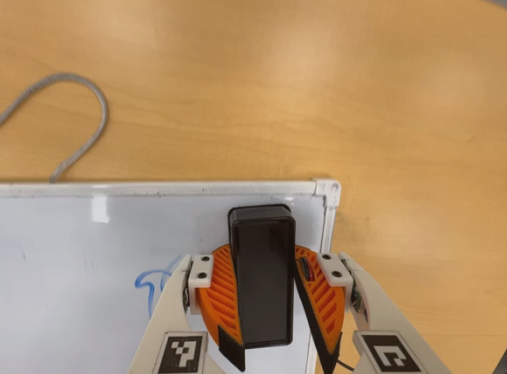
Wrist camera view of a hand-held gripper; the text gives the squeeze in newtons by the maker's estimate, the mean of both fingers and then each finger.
{"total": 10.6, "left": 11.9, "right": 9.3}